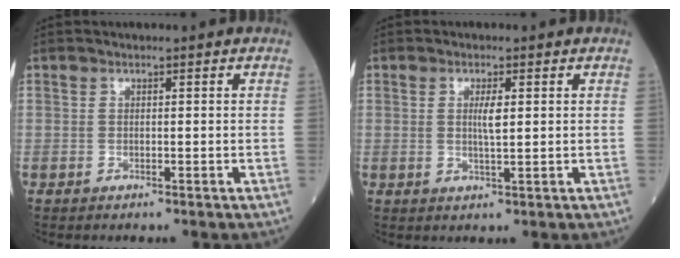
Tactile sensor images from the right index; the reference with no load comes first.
{"total": 2.7, "force": [0.7, 0.3, 2.6], "torque": [-0.052, -0.002, 0.014]}